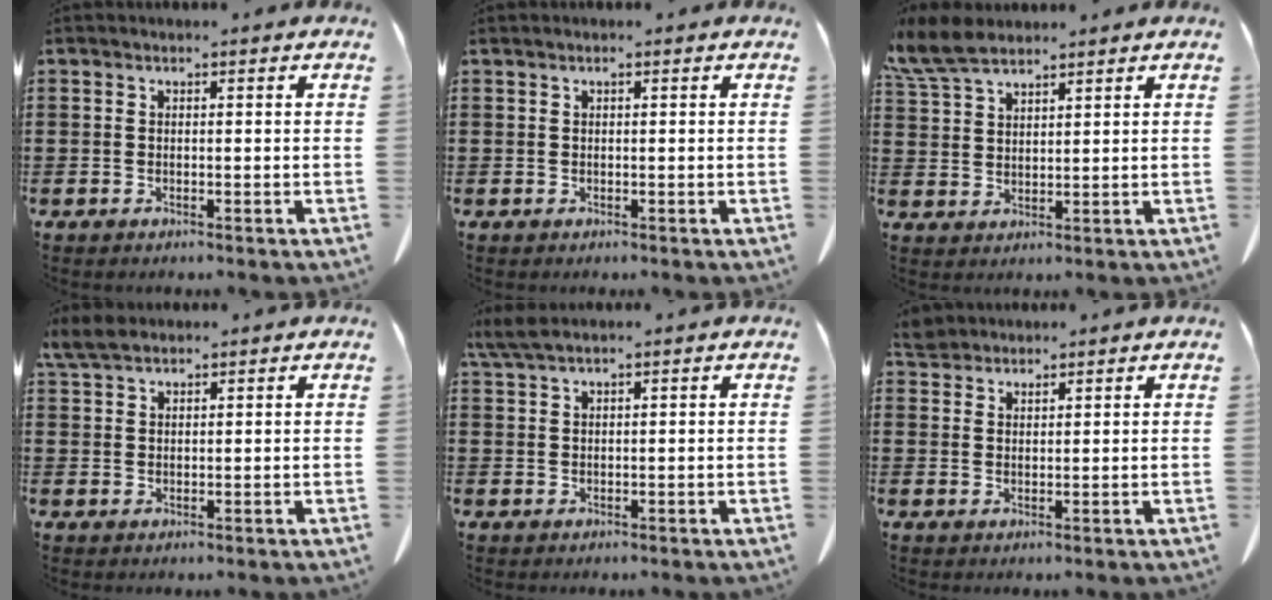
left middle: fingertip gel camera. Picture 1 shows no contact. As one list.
[{"total": 0.0}, {"total": 6.2, "force": [5.0, 2.0, 3.1], "torque": [-0.084, -0.005, 0.093]}, {"total": 3.6, "force": [2.9, 1.1, 1.9], "torque": [-0.044, 0.002, 0.055]}, {"total": 2.4, "force": [1.8, 0.2, 1.6], "torque": [-0.035, 0.001, 0.034]}, {"total": 3.0, "force": [2.9, 0.6, 0.6], "torque": [-0.020, -0.001, 0.057]}]